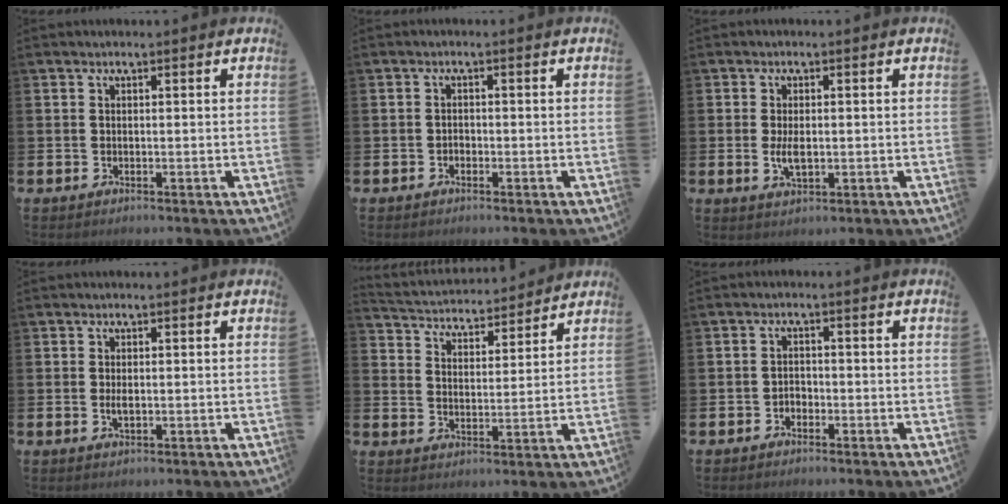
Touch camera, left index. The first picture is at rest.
{"total": 1.0, "force": [-0.7, 0.6, 0.1], "torque": [-0.002, 0.002, -0.017]}
{"total": 3.1, "force": [0.0, 1.5, 2.7], "torque": [-0.044, 0.000, -0.003]}
{"total": 1.5, "force": [0.1, 0.6, 1.3], "torque": [-0.025, 0.002, 0.000]}
{"total": 4.3, "force": [4.2, 1.0, -0.1], "torque": [-0.023, -0.035, 0.069]}
{"total": 1.4, "force": [-1.0, 0.9, 0.2], "torque": [-0.005, 0.003, -0.023]}